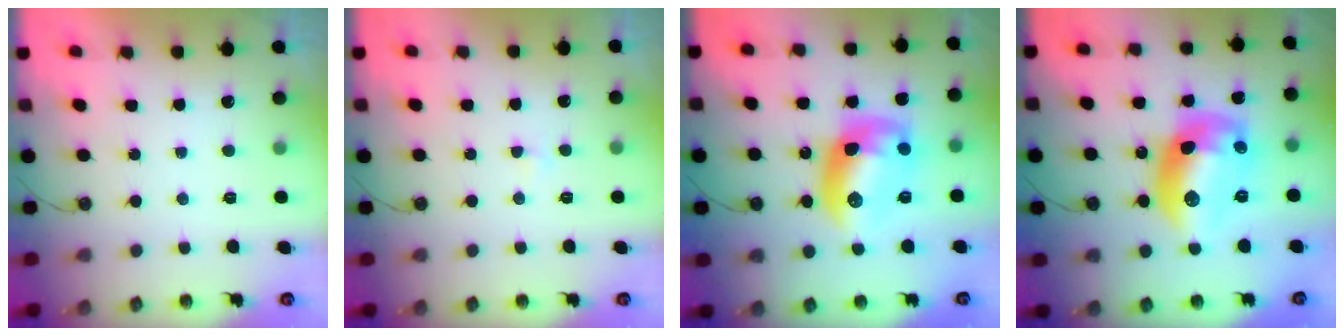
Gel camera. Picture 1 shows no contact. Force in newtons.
{"total": 1.6, "press": 1.6, "slide": 0.2}
{"total": 13.5, "press": 13.5, "slide": 1.2}
{"total": 16.3, "press": 16.3, "slide": 1.4}